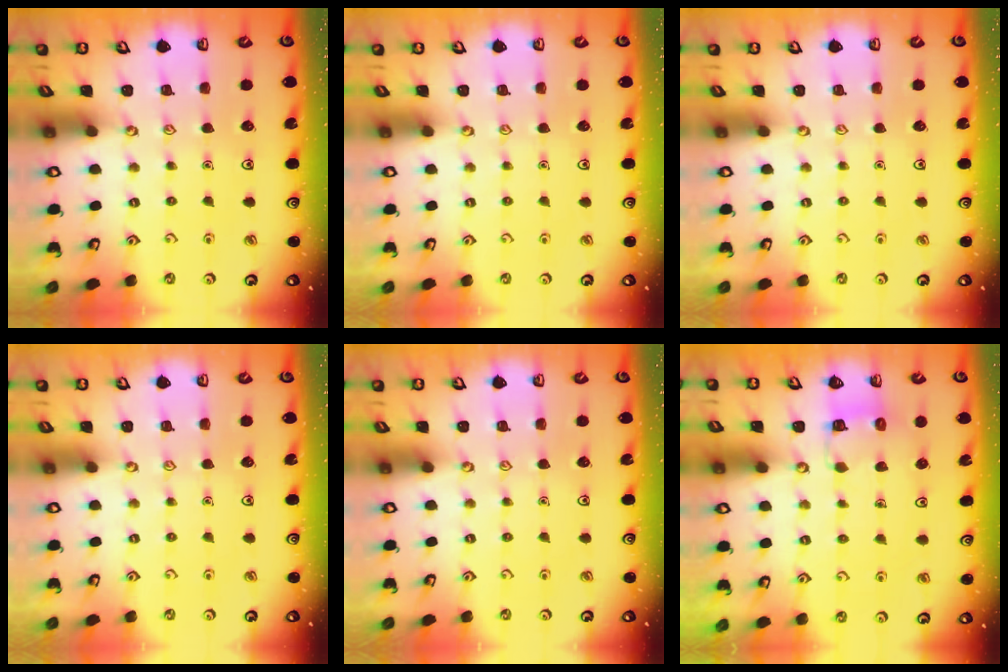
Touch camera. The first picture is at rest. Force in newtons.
{"total": 0.0}
{"total": 0.0}
{"total": 0.0}
{"total": 0.0}
{"total": 2.8, "press": 2.8, "slide": 0.2}